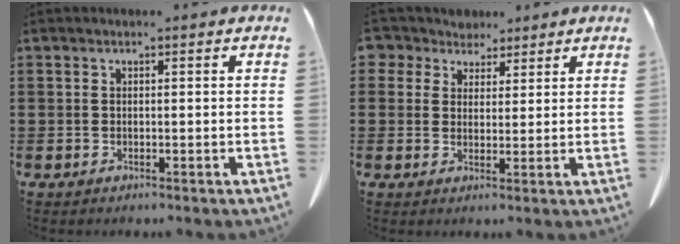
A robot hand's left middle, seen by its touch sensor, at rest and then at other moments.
{"total": 4.0, "force": [3.0, 2.6, 0.2], "torque": [-0.025, -0.001, 0.055]}